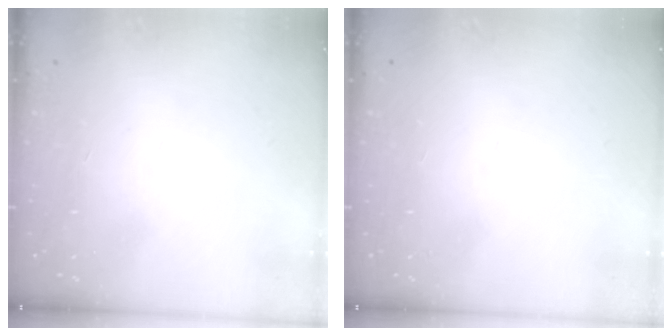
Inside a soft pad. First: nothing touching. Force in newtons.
{"total": 0.0}